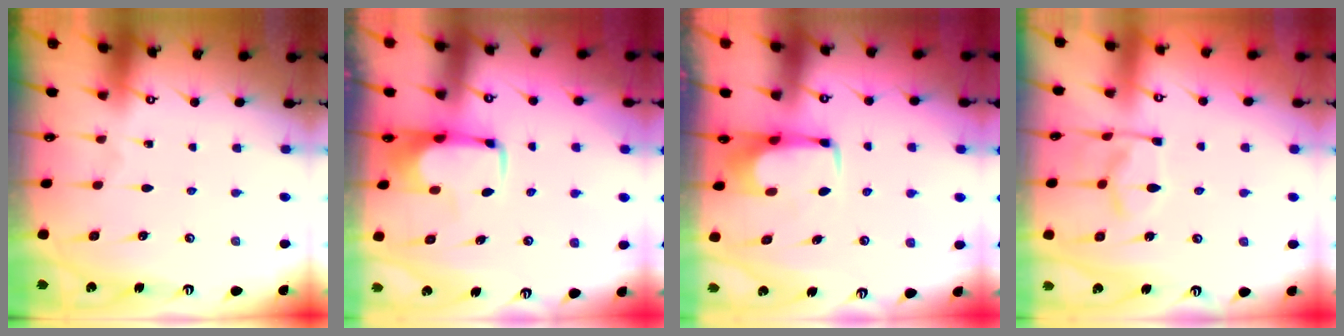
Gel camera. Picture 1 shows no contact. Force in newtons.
{"total": 1.9, "press": 1.8, "slide": 0.4}
{"total": 1.8, "press": 1.7, "slide": 0.6}
{"total": 3.6, "press": 3.5, "slide": 0.8}